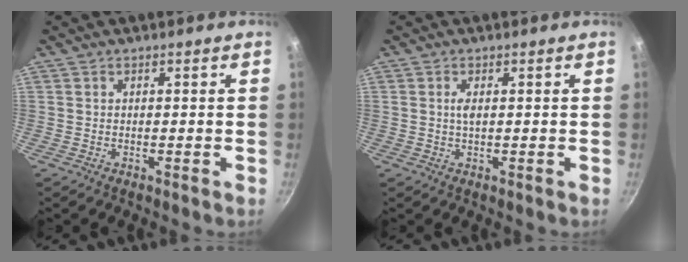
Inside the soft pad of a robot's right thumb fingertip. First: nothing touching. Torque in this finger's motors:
{"motor_torque": [0.50, 0.64, 0.76, 0.10, 0.06]}